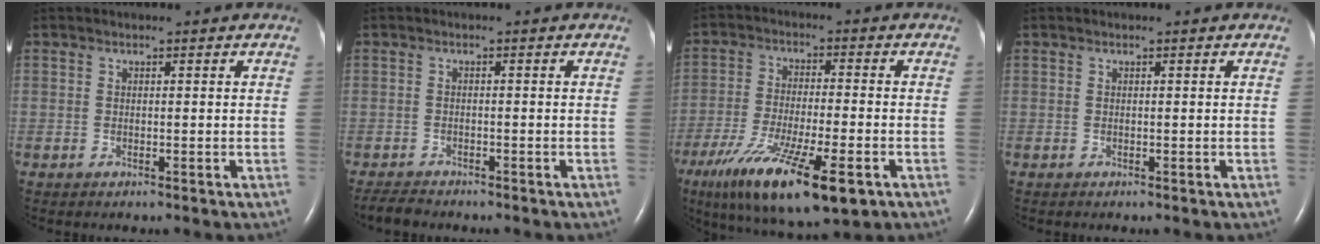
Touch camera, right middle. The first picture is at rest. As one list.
[{"total": 2.7, "force": [-2.5, 0.6, 0.6], "torque": [-0.017, -0.011, -0.042]}, {"total": 17.6, "force": [-9.8, 3.6, 14.2], "torque": [-0.248, -0.045, -0.162]}, {"total": 0.0}]